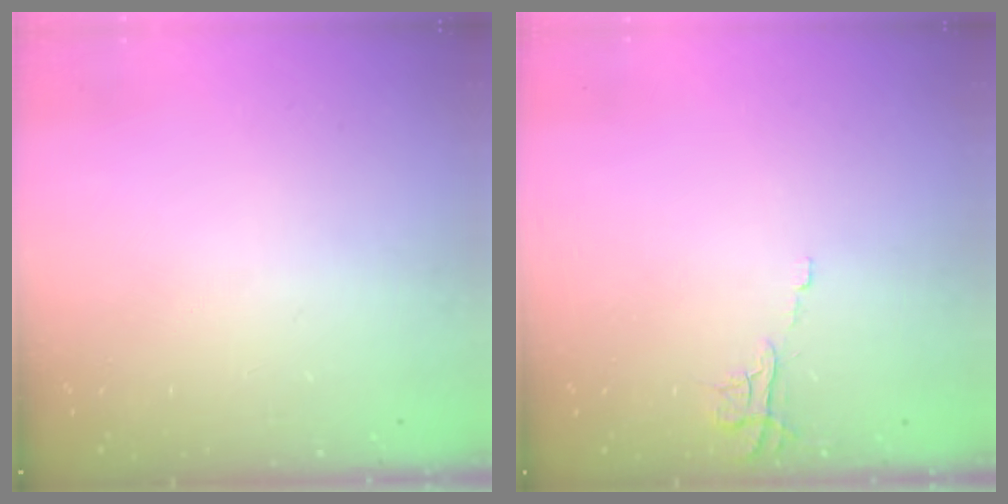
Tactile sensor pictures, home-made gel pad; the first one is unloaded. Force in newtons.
{"total": 6.4, "press": 6.4, "slide": 0.5}